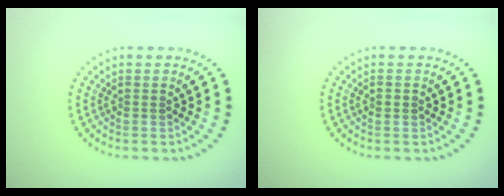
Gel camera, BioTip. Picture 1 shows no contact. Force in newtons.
{"total": 1.0, "press": 1.0, "slide": 0.1}